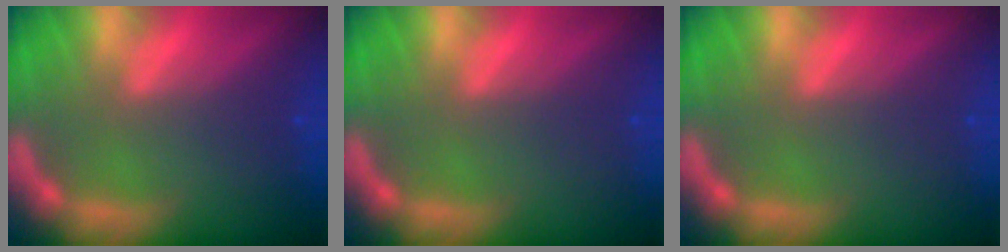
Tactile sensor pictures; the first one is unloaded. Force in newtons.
{"total": 0.0}
{"total": 0.0}